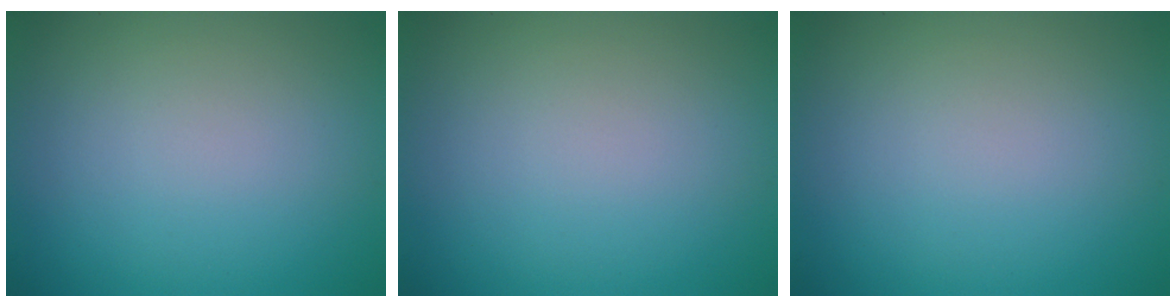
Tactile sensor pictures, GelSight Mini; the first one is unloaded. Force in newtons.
{"total": 0.0}
{"total": 0.0}